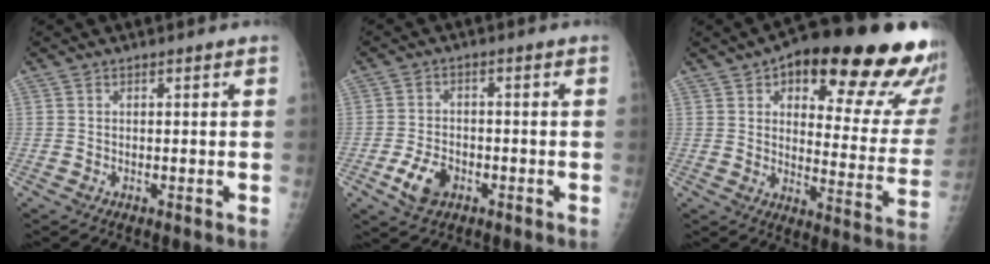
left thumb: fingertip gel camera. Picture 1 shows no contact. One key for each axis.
{"total": 5.9, "fx": -2.7, "fy": 3.7, "fz": 3.6, "tx": -0.066, "ty": 0.013, "tz": -0.046}
{"total": 27.2, "fx": 16.5, "fy": 9.3, "fz": 19.5, "tx": -0.210, "ty": -0.052, "tz": 0.212}